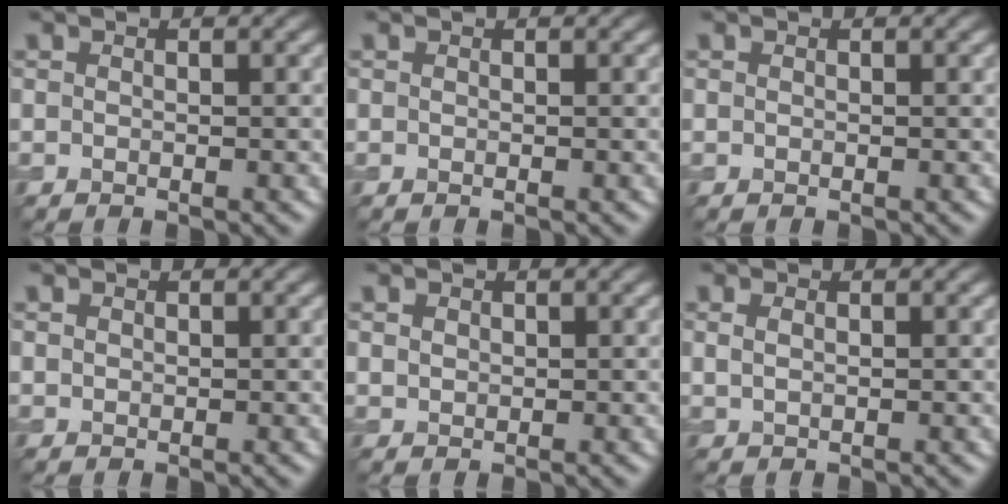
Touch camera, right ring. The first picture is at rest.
{"total": 0.0}
{"total": 0.0}
{"total": 0.6, "force": [0.3, 0.5, 0.2], "torque": [-0.003, -0.001, 0.007]}
{"total": 1.0, "force": [0.5, 0.8, 0.4], "torque": [-0.007, -0.001, 0.012]}
{"total": 1.0, "force": [0.4, 0.5, 0.7], "torque": [-0.017, -0.004, 0.014]}